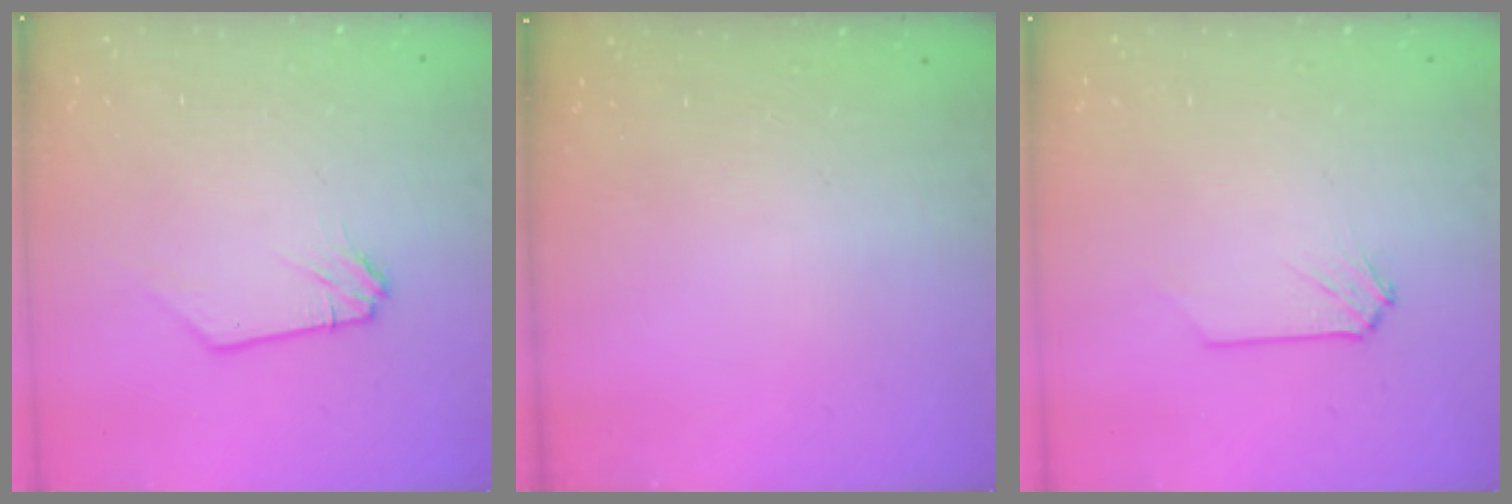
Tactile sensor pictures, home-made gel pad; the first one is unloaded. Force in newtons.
{"total": 0.0}
{"total": 0.0}